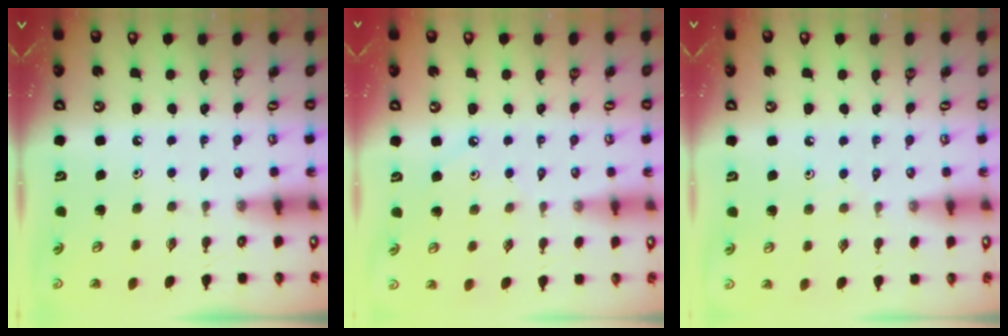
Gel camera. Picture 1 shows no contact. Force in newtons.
{"total": 3.2, "press": 3.2, "slide": 0.6}
{"total": 3.6, "press": 3.5, "slide": 0.6}